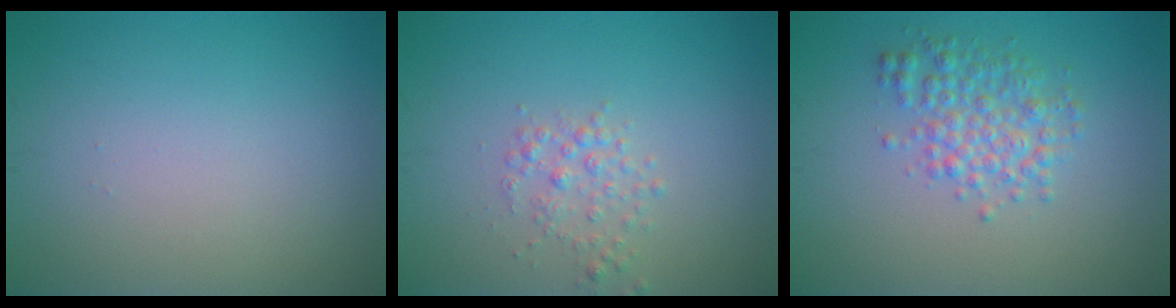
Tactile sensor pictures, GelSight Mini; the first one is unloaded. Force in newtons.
{"total": 1.7, "press": 1.7, "slide": 0.1}
{"total": 3.3, "press": 3.3, "slide": 0.1}